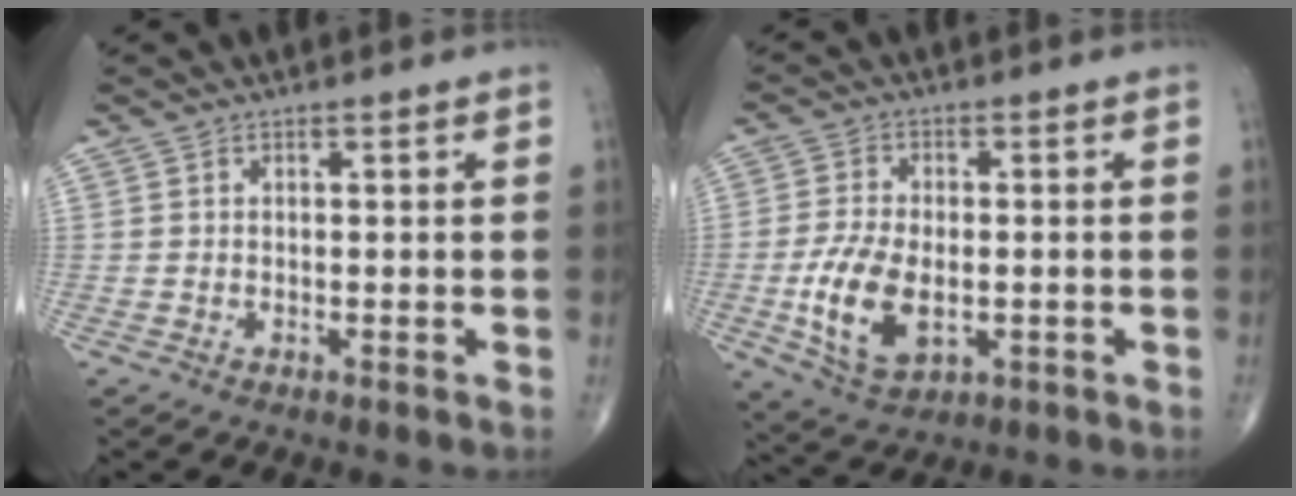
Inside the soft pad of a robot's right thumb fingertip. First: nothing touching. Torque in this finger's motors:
{"motor_torque": [0.47, 0.08, 1.04, -0.05, 0.33]}